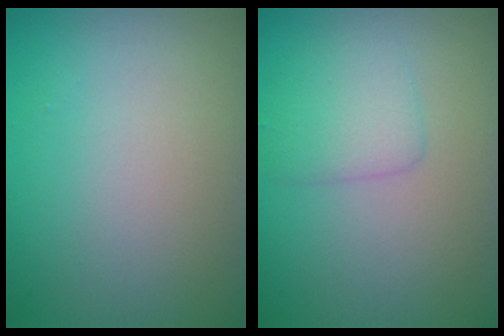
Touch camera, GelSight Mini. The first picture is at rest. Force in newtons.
{"total": 2.6, "press": 2.6, "slide": 0.0}